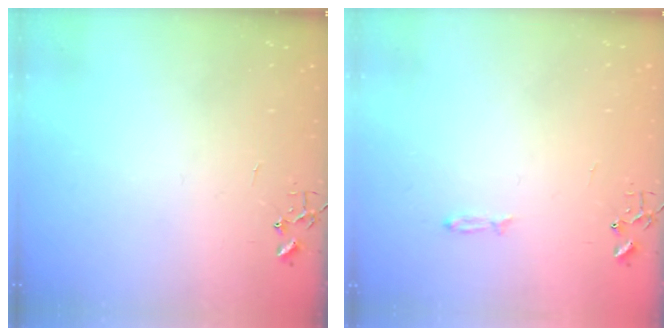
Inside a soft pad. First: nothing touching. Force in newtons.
{"total": 3.5, "press": 3.5, "slide": 0.5}